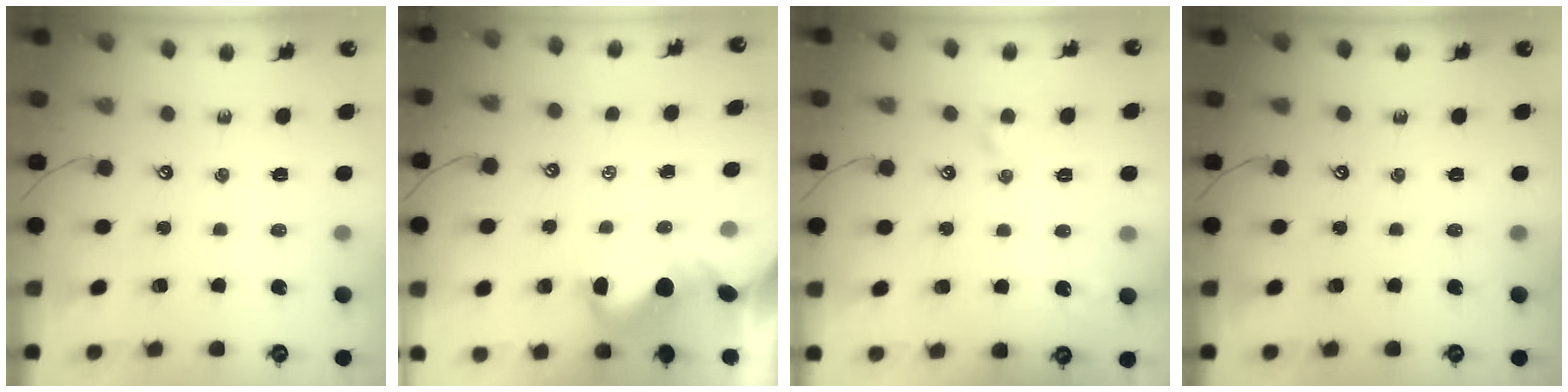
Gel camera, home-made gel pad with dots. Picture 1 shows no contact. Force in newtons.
{"total": 1.5, "press": 1.2, "slide": 0.9}
{"total": 3.0, "press": 2.9, "slide": 0.7}
{"total": 0.0}